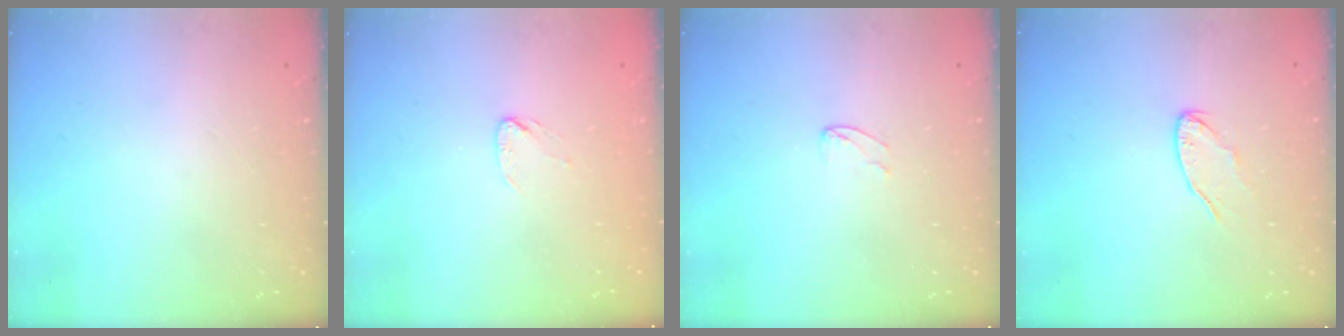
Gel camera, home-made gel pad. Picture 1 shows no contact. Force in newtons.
{"total": 2.7, "press": 2.7, "slide": 0.2}
{"total": 4.1, "press": 4.1, "slide": 0.3}
{"total": 6.2, "press": 6.1, "slide": 0.4}